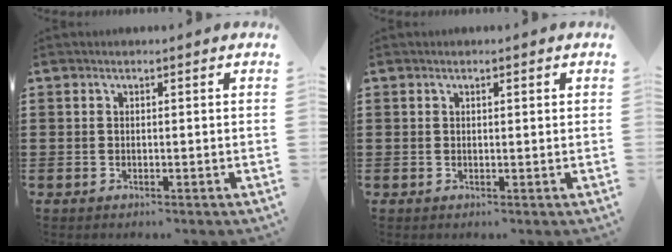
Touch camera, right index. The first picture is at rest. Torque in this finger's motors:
{"motor_torque": [-0.11, 0.27, 0.00, -0.01]}